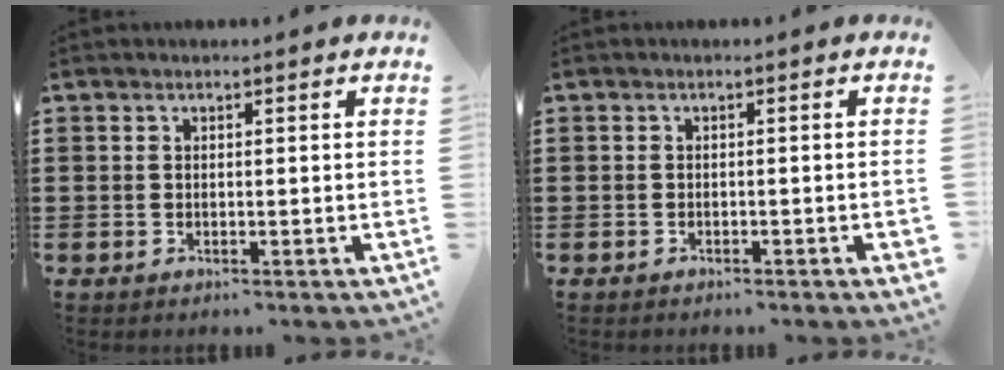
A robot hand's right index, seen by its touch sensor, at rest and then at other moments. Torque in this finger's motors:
{"motor_torque": [1.70, -0.44, 0.59, 0.00]}